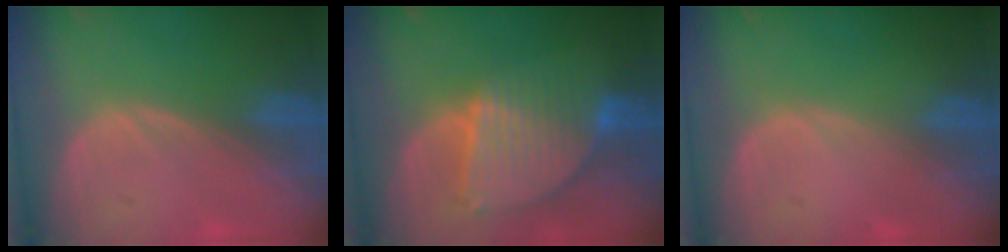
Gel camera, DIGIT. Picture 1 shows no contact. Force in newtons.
{"total": 8.5, "press": 7.5, "slide": 4.1}
{"total": 0.0}